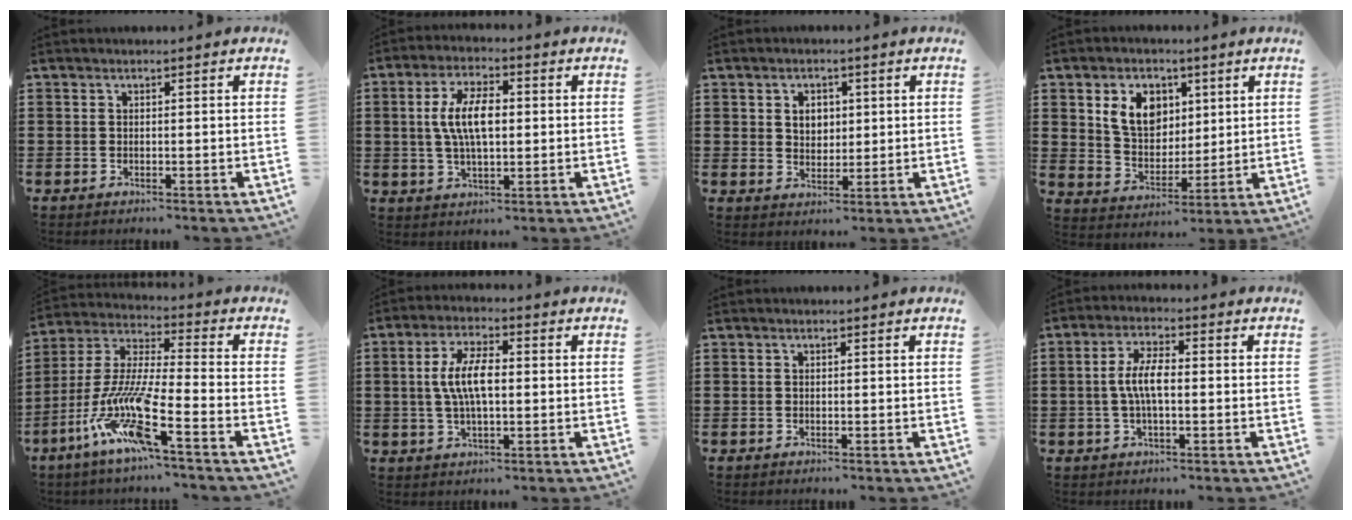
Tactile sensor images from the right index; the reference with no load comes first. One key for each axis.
{"total": 8.1, "fx": 0.6, "fy": 3.4, "fz": 7.3, "tx": -0.154, "ty": 0.008, "tz": 0.005}
{"total": 3.4, "fx": 1.0, "fy": 2.8, "fz": 1.8, "tx": -0.044, "ty": 0.010, "tz": 0.015}
{"total": 7.7, "fx": 2.9, "fy": 5.9, "fz": 4.0, "tx": -0.088, "ty": 0.014, "tz": 0.051}
{"total": 12.4, "fx": -7.9, "fy": 1.1, "fz": 9.5, "tx": -0.215, "ty": -0.016, "tz": -0.162}
{"total": 7.3, "fx": 0.2, "fy": 2.8, "fz": 6.7, "tx": -0.147, "ty": 0.002, "tz": -0.004}
{"total": 0.0}
{"total": 5.7, "fx": -0.3, "fy": 2.0, "fz": 5.3, "tx": -0.118, "ty": -0.001, "tz": -0.014}